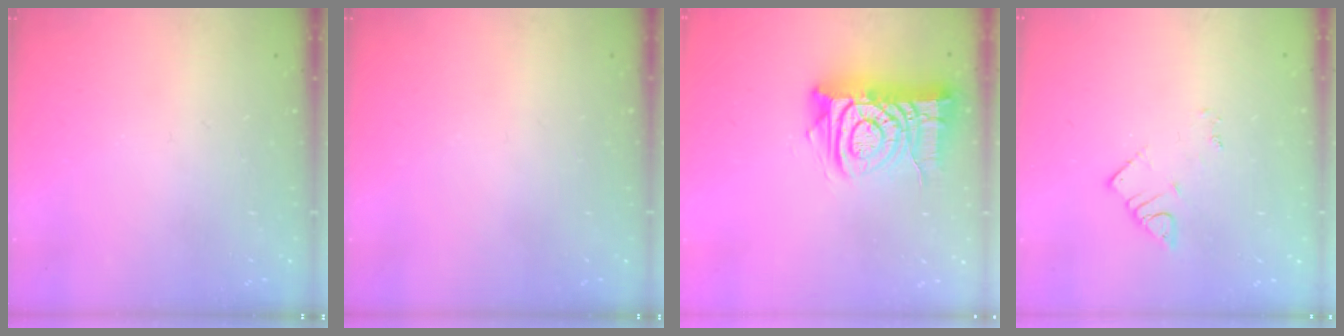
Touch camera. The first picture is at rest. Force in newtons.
{"total": 0.0}
{"total": 13.2, "press": 13.2, "slide": 1.5}
{"total": 2.7, "press": 2.7, "slide": 0.4}